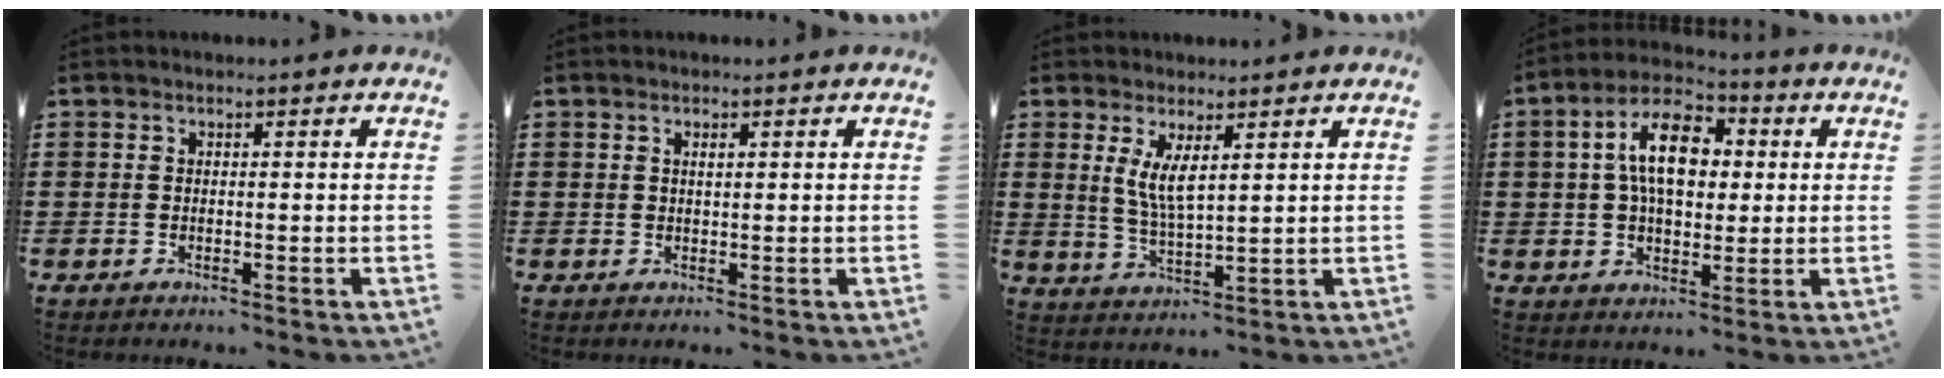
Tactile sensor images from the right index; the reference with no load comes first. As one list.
[{"total": 0.8, "force": [0.3, 0.3, 0.7], "torque": [-0.015, 0.004, 0.005]}, {"total": 4.8, "force": [1.8, 1.3, 4.2], "torque": [-0.088, 0.000, 0.032]}, {"total": 10.6, "force": [2.0, 6.1, 8.5], "torque": [-0.162, 0.014, 0.029]}]